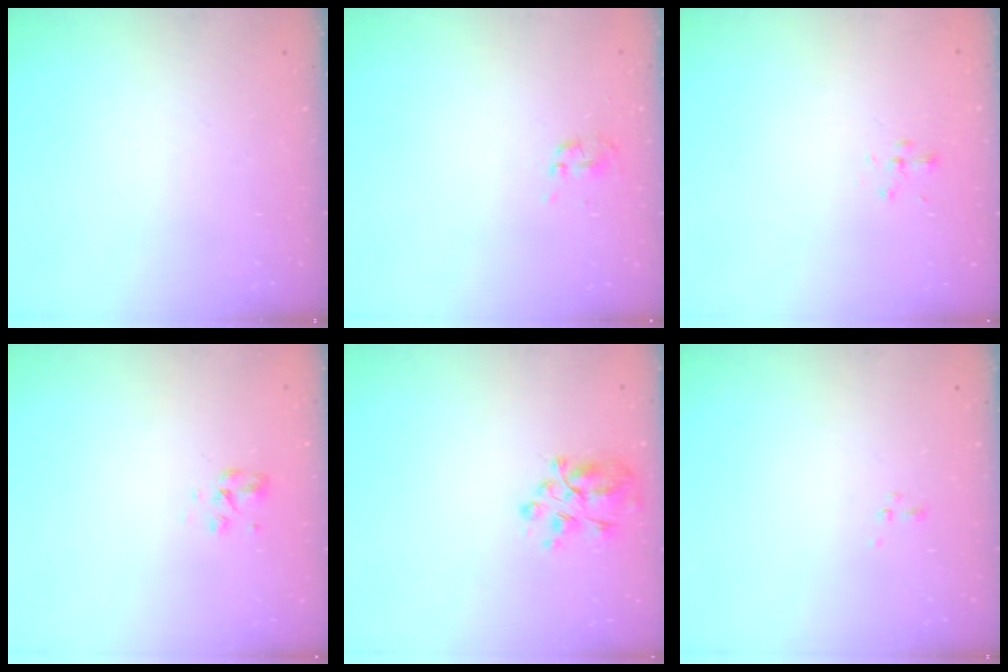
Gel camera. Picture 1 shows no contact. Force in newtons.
{"total": 0.0}
{"total": 1.8, "press": 1.6, "slide": 0.8}
{"total": 2.6, "press": 2.4, "slide": 1.0}
{"total": 6.8, "press": 6.6, "slide": 1.6}
{"total": 0.0}